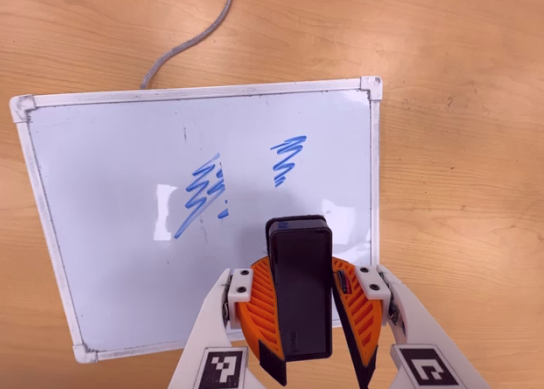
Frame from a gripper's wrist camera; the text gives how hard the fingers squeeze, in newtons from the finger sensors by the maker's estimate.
{"total": 9.3, "left": 9.4, "right": 9.2}